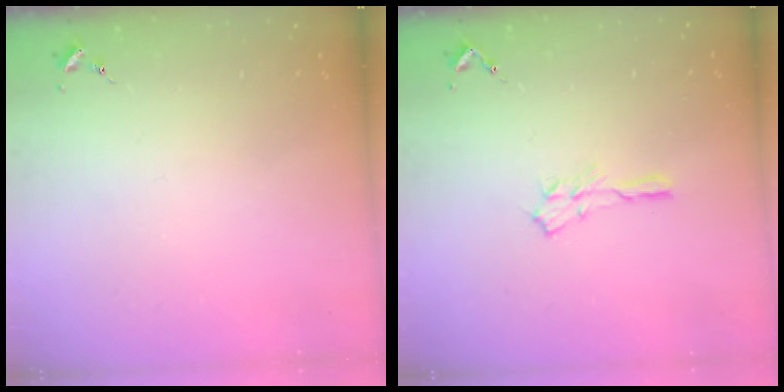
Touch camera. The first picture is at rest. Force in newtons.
{"total": 5.1, "press": 5.1, "slide": 0.6}